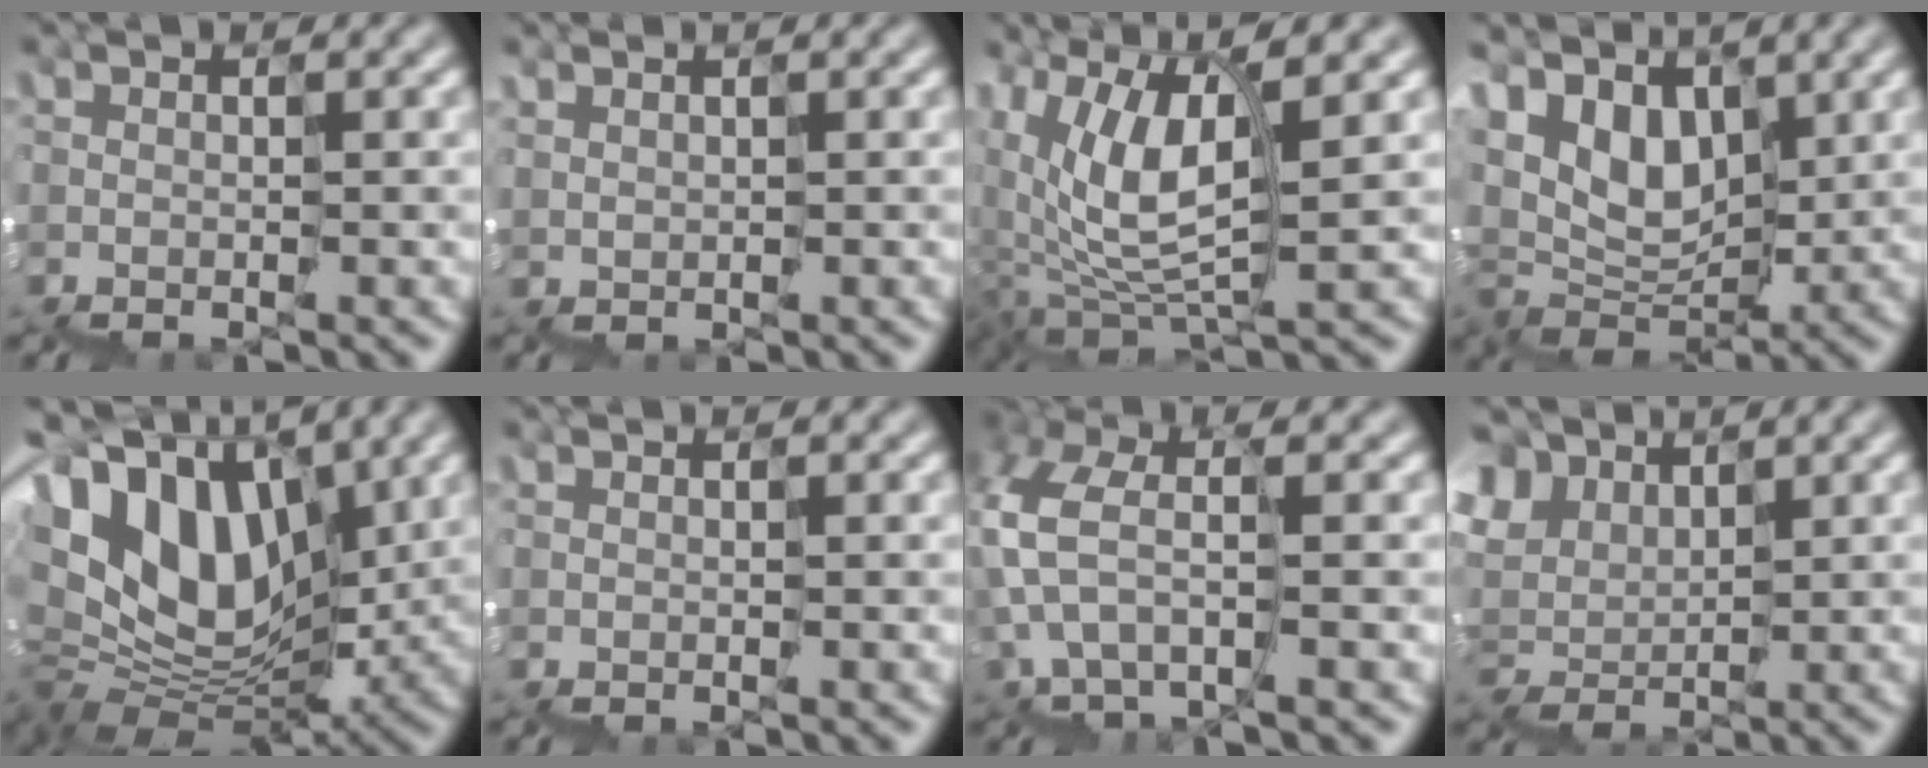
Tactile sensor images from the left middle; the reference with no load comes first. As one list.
[{"total": 0.8, "force": [0.5, 0.3, -0.5], "torque": [0.011, 0.011, 0.017]}, {"total": 6.1, "force": [3.3, 3.1, 4.0], "torque": [-0.095, 0.010, 0.064]}, {"total": 3.9, "force": [2.5, 2.8, 0.8], "torque": [-0.015, 0.015, 0.039]}, {"total": 10.4, "force": [4.6, 7.0, 6.2], "torque": [-0.119, 0.032, 0.080]}, {"total": 0.0}, {"total": 3.7, "force": [0.3, 1.8, 3.2], "torque": [-0.088, 0.023, -0.003]}, {"total": 5.3, "force": [4.6, 2.6, -0.6], "torque": [-0.016, 0.027, 0.080]}]